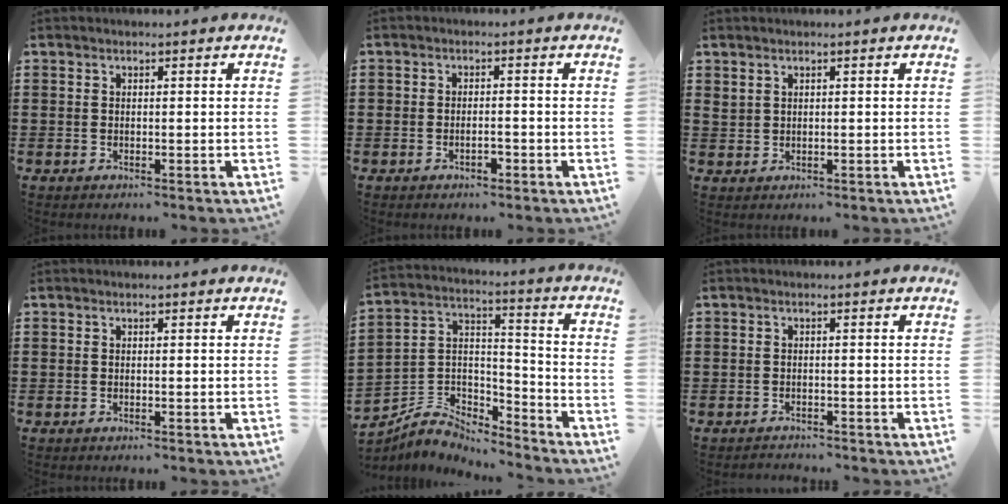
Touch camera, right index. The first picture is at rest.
{"total": 1.8, "force": [-1.1, 0.7, 1.2], "torque": [-0.026, 0.001, -0.022]}
{"total": 1.1, "force": [0.9, 0.4, 0.4], "torque": [-0.009, 0.001, 0.018]}
{"total": 0.0}
{"total": 5.9, "force": [-5.3, 2.5, 1.1], "torque": [-0.039, 0.004, -0.108]}
{"total": 1.1, "force": [-1.1, 0.2, -0.1], "torque": [-0.002, 0.003, -0.024]}